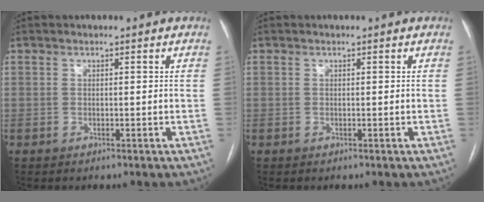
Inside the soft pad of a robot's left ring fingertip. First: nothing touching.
{"total": 0.0}